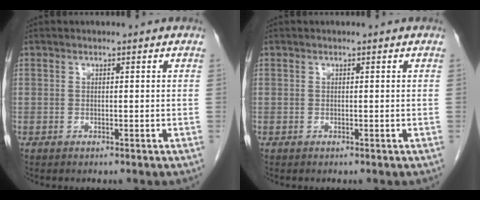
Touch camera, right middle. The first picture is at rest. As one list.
[{"total": 0.0}]